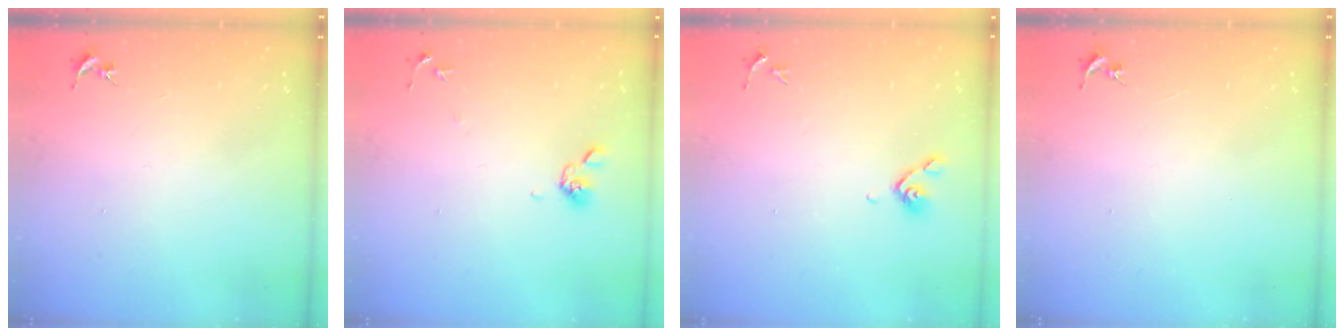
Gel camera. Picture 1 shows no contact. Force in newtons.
{"total": 7.1, "press": 6.8, "slide": 1.8}
{"total": 5.5, "press": 5.3, "slide": 1.5}
{"total": 0.0}